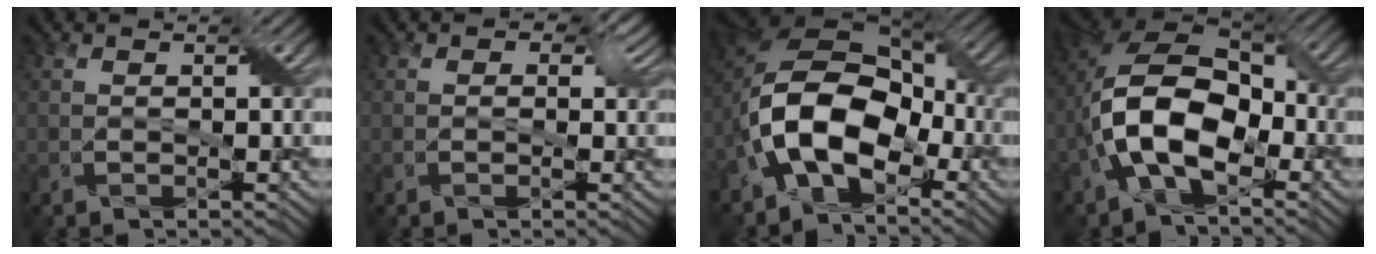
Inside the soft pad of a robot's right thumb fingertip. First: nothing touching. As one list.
[{"total": 4.0, "force": [1.3, 3.0, 2.3], "torque": [-0.018, 0.012, -0.010]}, {"total": 13.0, "force": [-4.3, 7.7, 9.6], "torque": [-0.180, -0.003, -0.098]}, {"total": 12.6, "force": [-3.3, 6.9, 10.1], "torque": [-0.208, 0.002, -0.078]}]